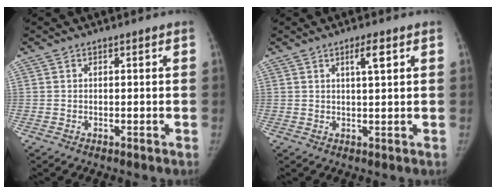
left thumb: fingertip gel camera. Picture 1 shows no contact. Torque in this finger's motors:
{"motor_torque": [-0.48, 0.13, 0.32, 0.23, -0.02]}